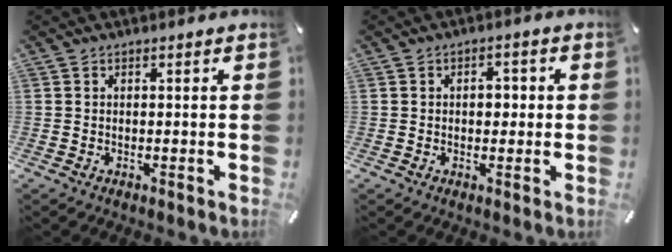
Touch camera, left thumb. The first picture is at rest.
{"total": 3.1, "force": [-0.2, 2.2, 2.3], "torque": [-0.028, 0.003, -0.010]}